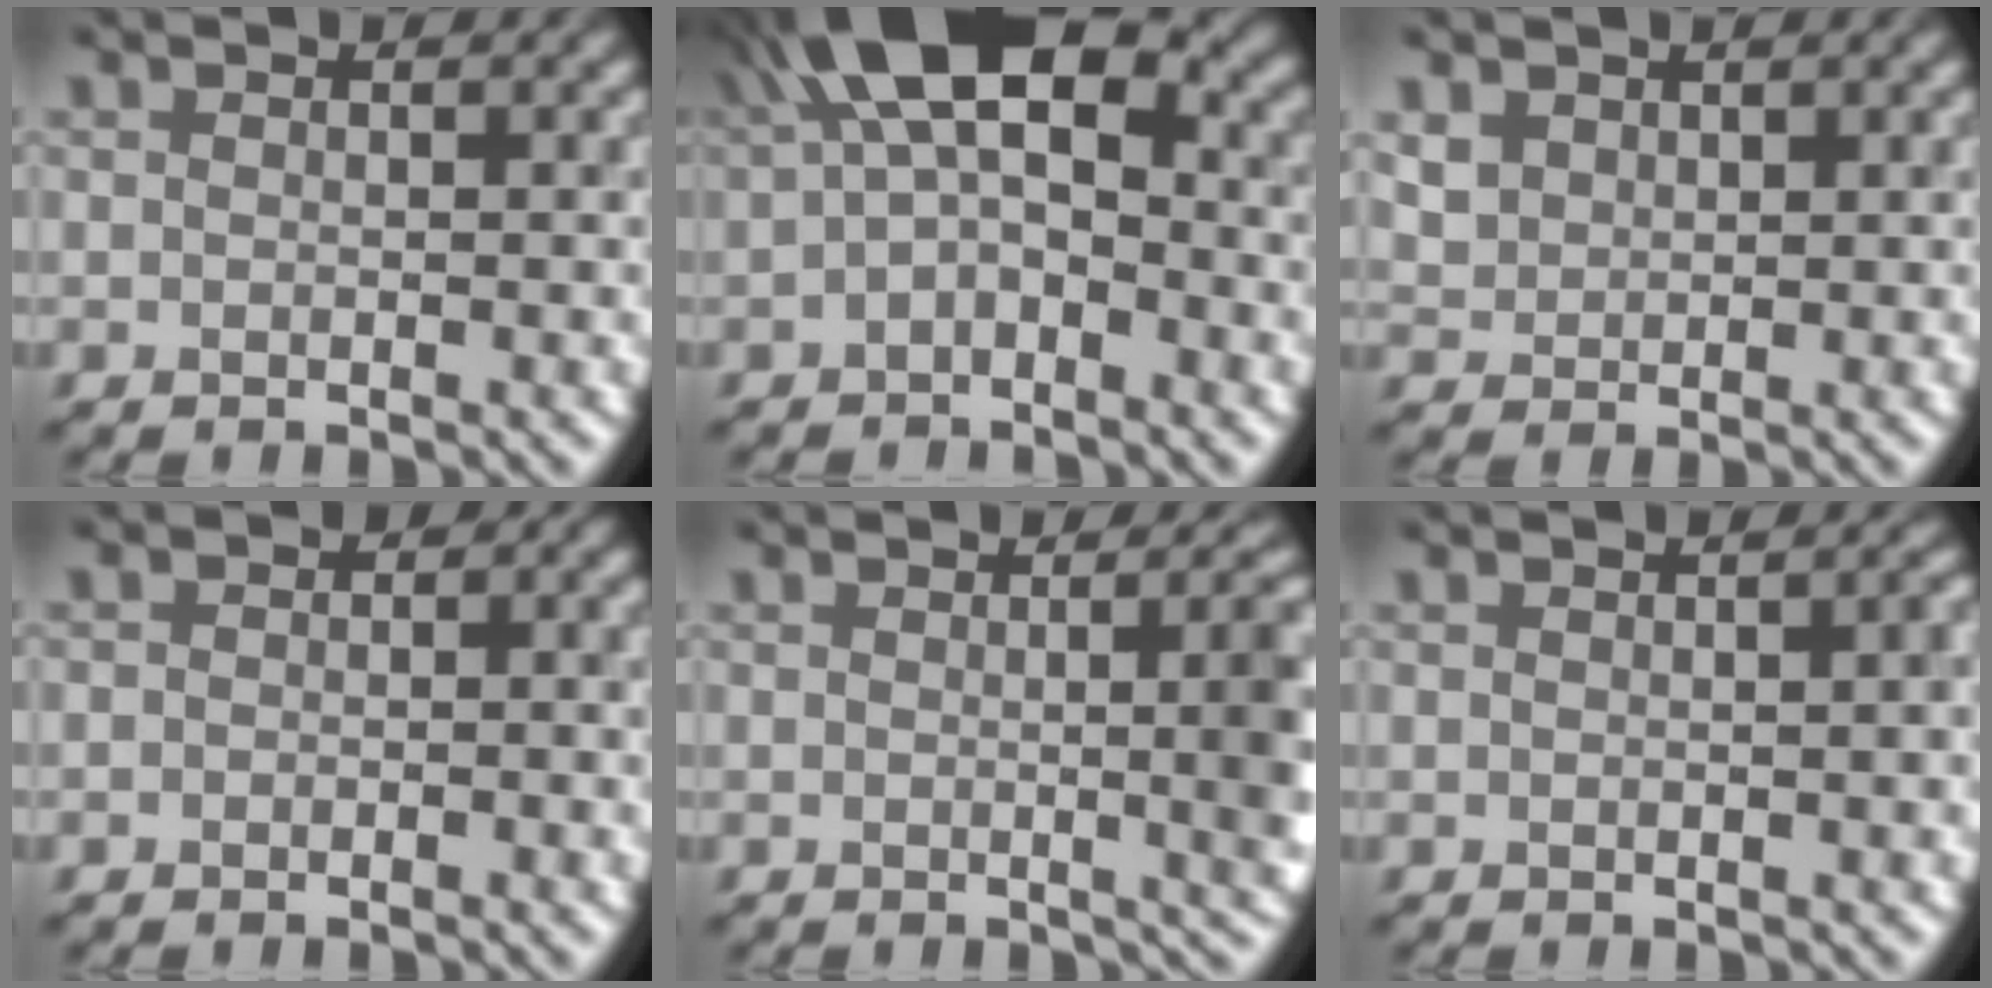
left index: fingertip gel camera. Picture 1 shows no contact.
{"total": 9.4, "force": [1.5, 4.5, 8.1], "torque": [-0.135, 0.037, 0.007]}
{"total": 1.6, "force": [0.8, 1.4, 0.1], "torque": [-0.005, 0.004, 0.020]}
{"total": 1.4, "force": [-0.7, 1.0, 0.7], "torque": [-0.007, 0.002, -0.010]}
{"total": 7.1, "force": [-0.2, 2.8, 6.5], "torque": [-0.046, 0.009, -0.005]}
{"total": 2.7, "force": [-0.1, 1.4, 2.3], "torque": [-0.005, 0.017, -0.012]}